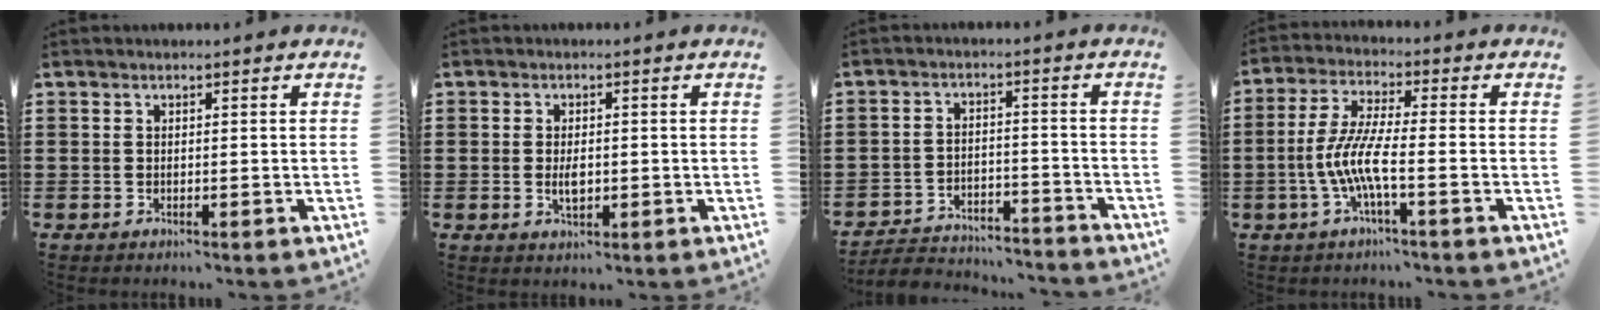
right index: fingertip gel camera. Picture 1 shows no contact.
{"total": 2.9, "force": [-0.2, 1.4, 2.5], "torque": [-0.039, -0.001, -0.006]}
{"total": 4.2, "force": [-4.1, 0.8, 0.3], "torque": [-0.018, 0.003, -0.088]}
{"total": 7.5, "force": [-2.5, 1.1, 7.0], "torque": [-0.162, -0.015, -0.056]}